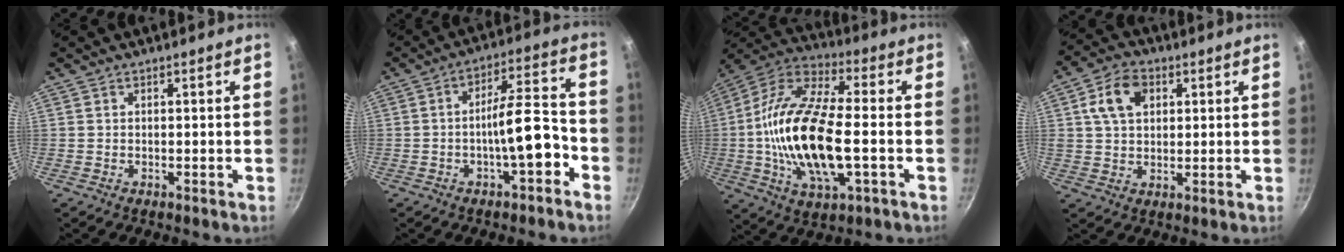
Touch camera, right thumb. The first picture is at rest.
{"total": 9.7, "force": [-3.8, 2.9, 8.5], "torque": [-0.112, 0.052, -0.056]}
{"total": 21.8, "force": [-2.6, 9.1, 19.6], "torque": [-0.384, 0.022, -0.062]}
{"total": 8.8, "force": [2.7, 6.2, 5.6], "torque": [-0.086, 0.006, 0.040]}